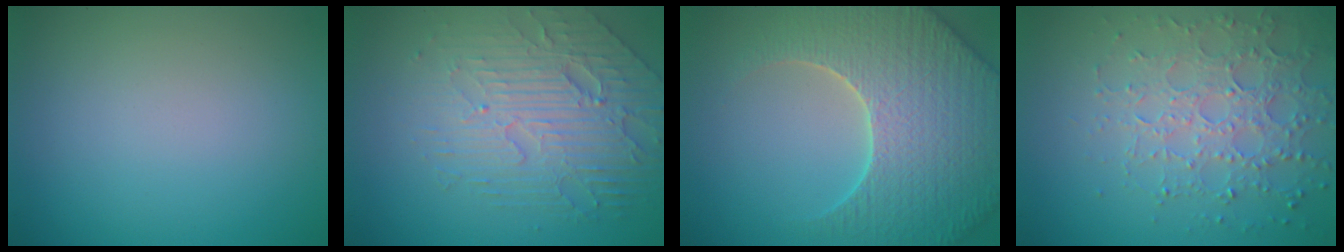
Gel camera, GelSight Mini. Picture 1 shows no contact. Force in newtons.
{"total": 5.9, "press": 4.5, "slide": 3.8}
{"total": 7.7, "press": 7.4, "slide": 2.2}
{"total": 4.8, "press": 4.3, "slide": 2.1}